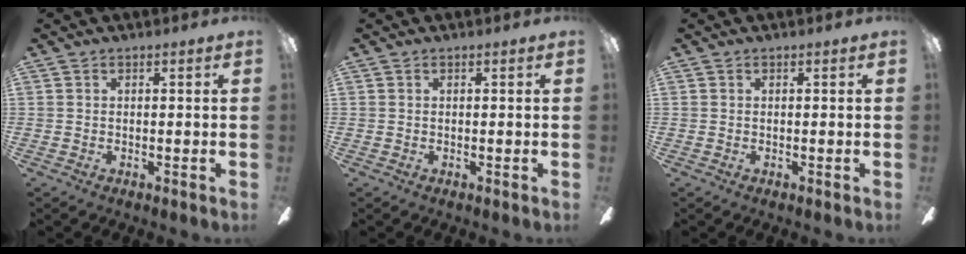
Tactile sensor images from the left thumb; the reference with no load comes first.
{"total": 0.0}
{"total": 0.0}